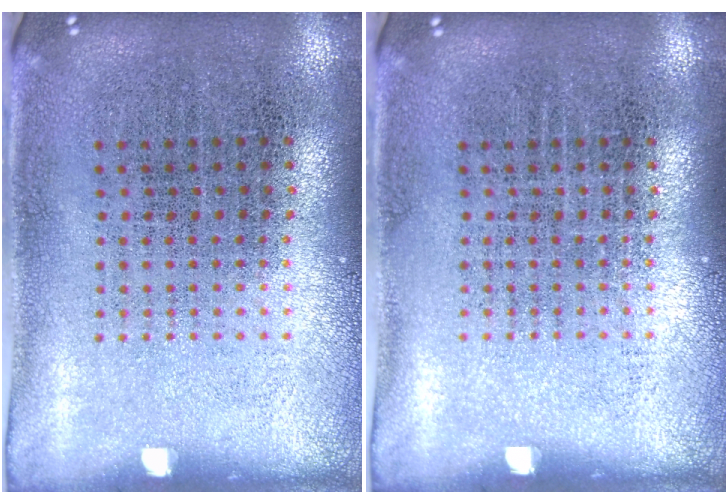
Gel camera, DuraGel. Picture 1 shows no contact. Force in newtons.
{"total": 0.0}